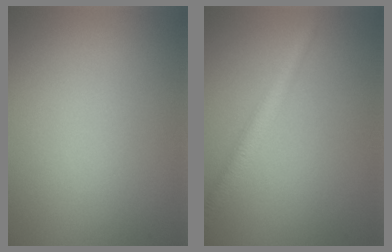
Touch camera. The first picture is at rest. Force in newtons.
{"total": 2.8, "press": 2.8, "slide": 0.1}